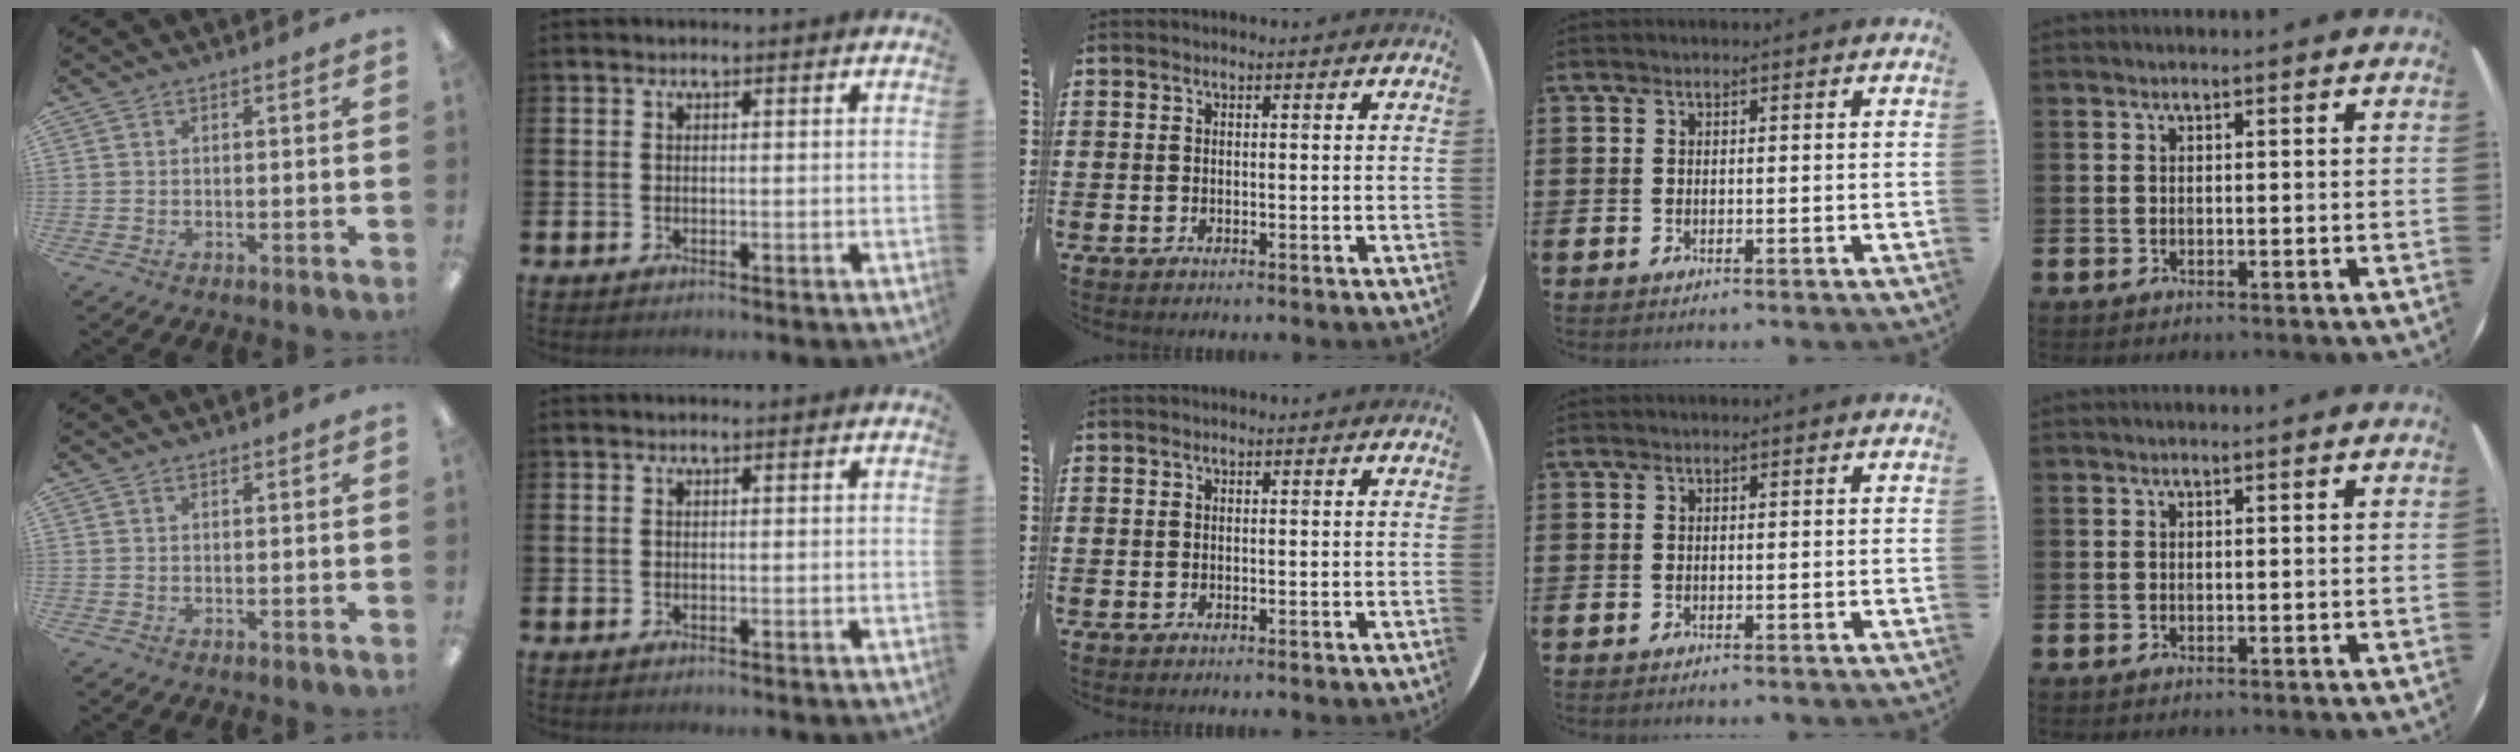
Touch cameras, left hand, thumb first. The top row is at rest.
{"thumb": {"total": 0.6, "force": [0.5, 0.2, 0.1], "torque": [-0.002, 0.001, 0.010]}}